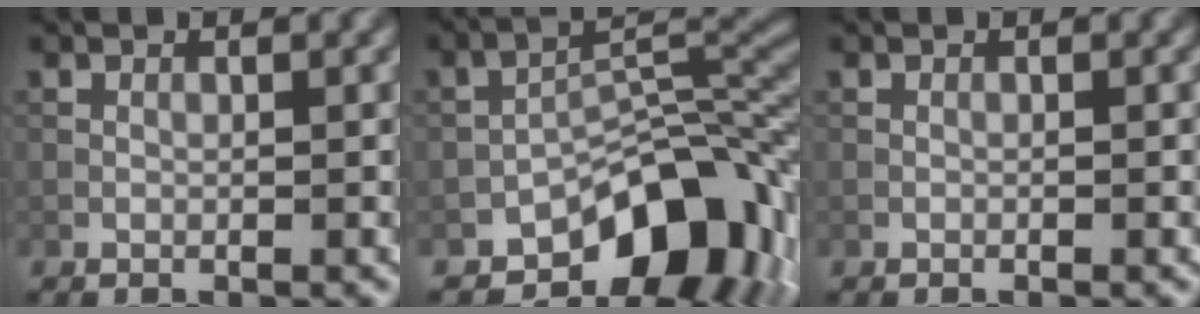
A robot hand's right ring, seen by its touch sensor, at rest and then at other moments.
{"total": 11.8, "force": [-6.9, 5.9, 7.5], "torque": [-0.084, 0.005, -0.124]}
{"total": 0.0}